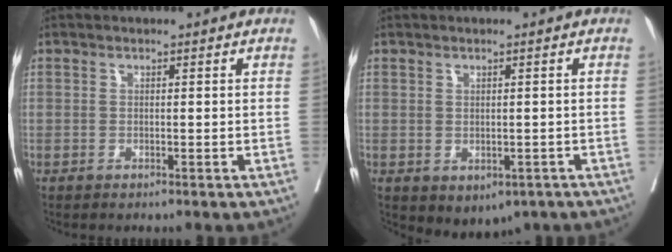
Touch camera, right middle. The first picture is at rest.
{"total": 4.5, "force": [-2.2, 3.1, 2.4], "torque": [-0.017, -0.001, -0.020]}